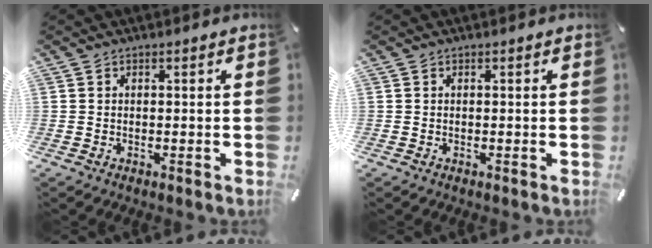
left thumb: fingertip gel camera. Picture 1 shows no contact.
{"total": 0.0}